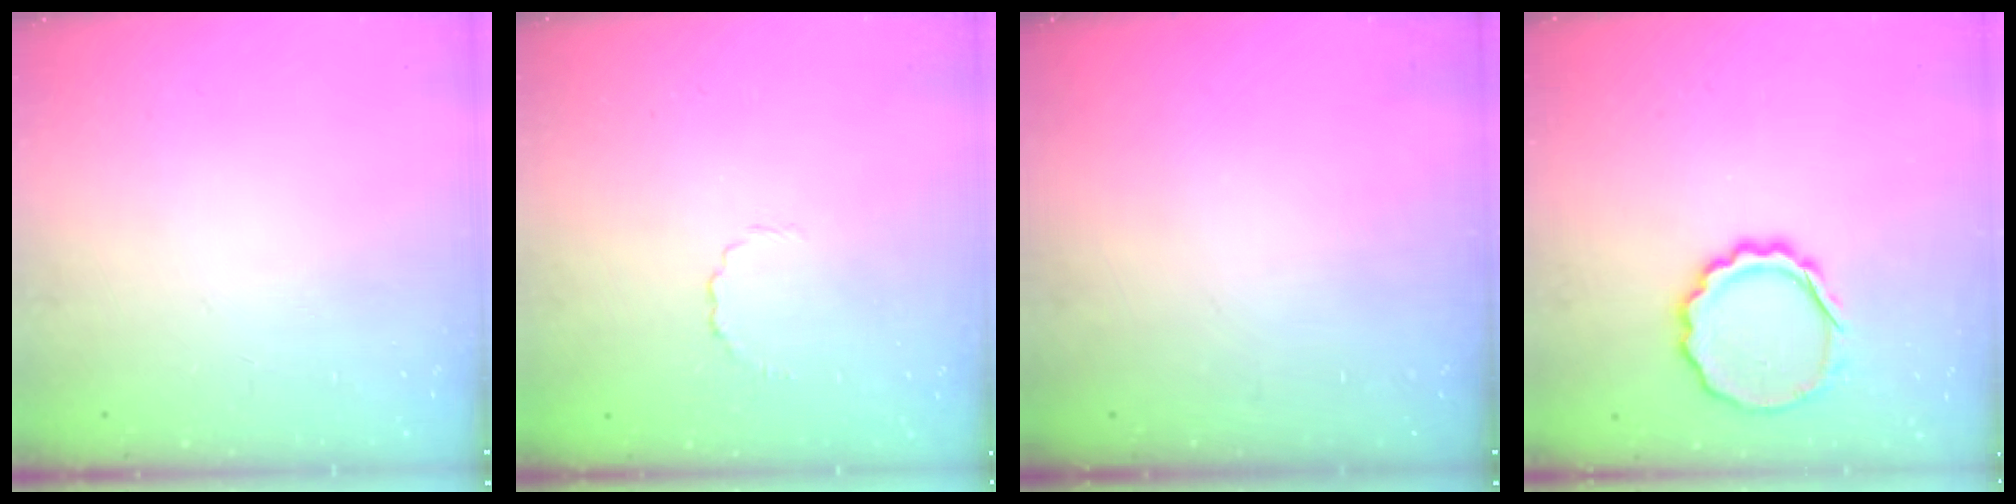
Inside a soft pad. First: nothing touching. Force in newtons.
{"total": 2.6, "press": 2.4, "slide": 1.0}
{"total": 0.0}
{"total": 10.2, "press": 10.0, "slide": 1.9}